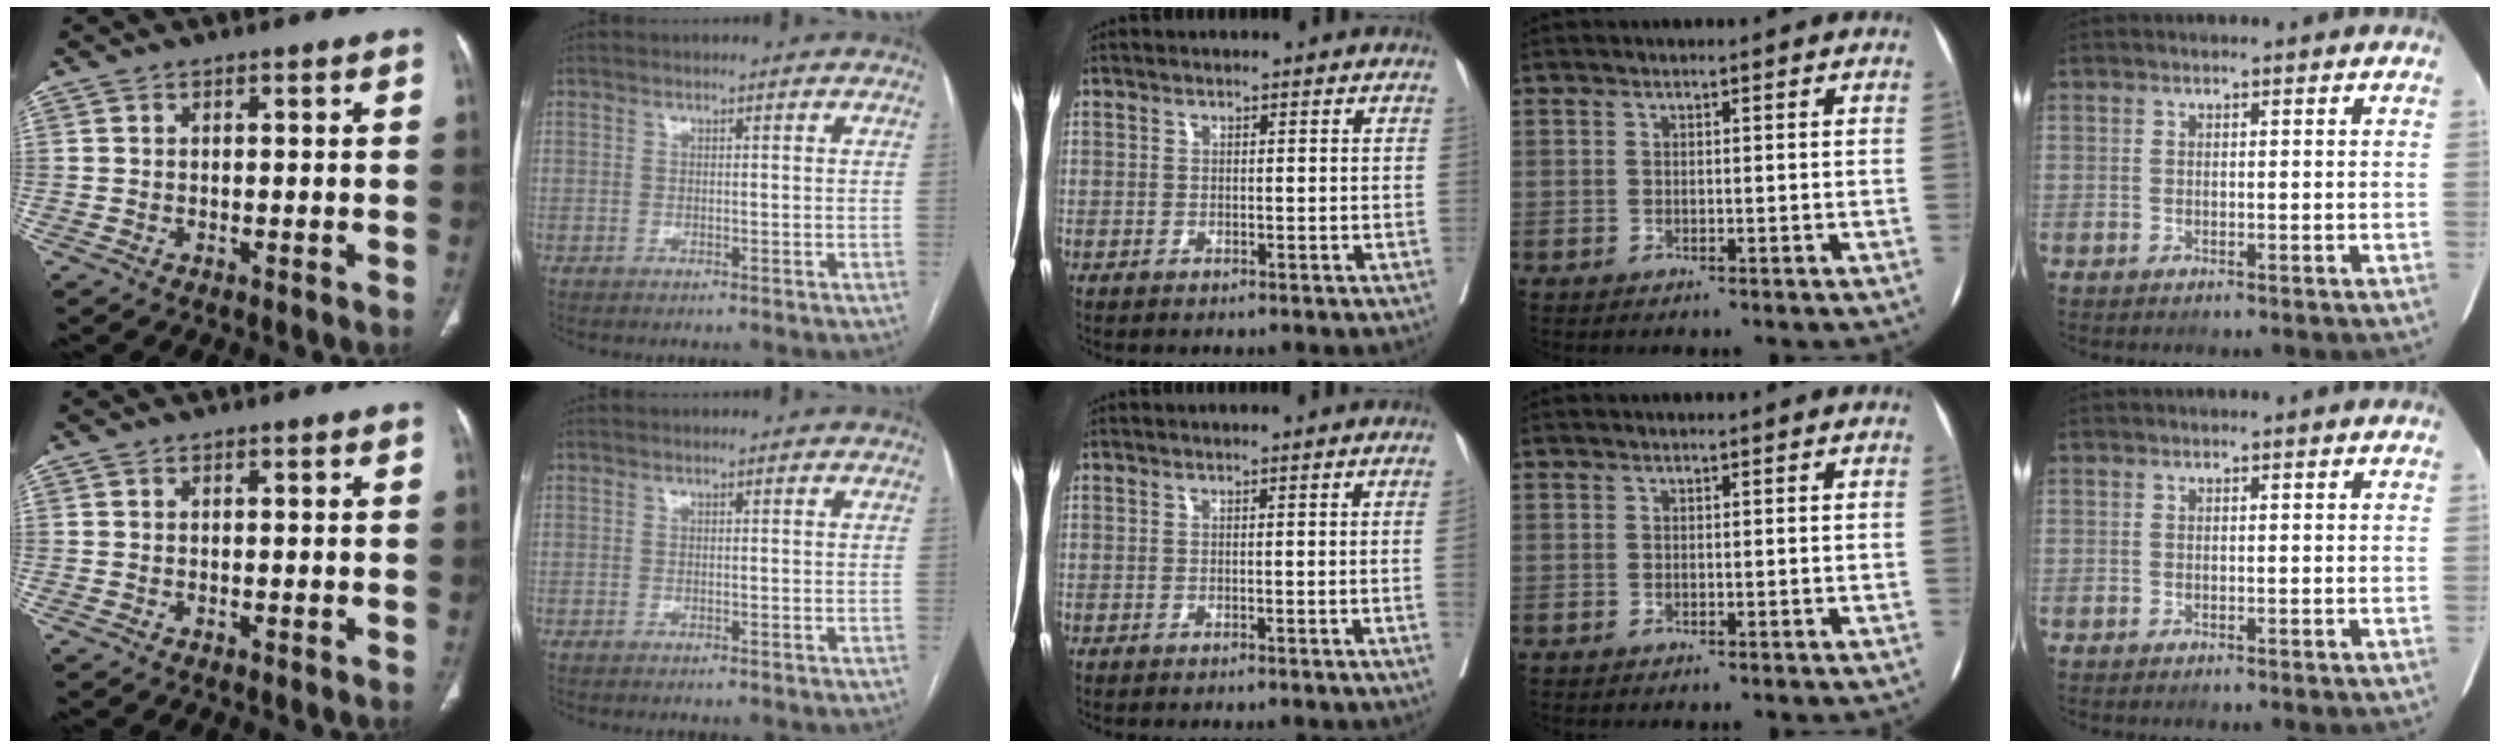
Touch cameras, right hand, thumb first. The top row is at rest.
{"middle": {"total": 1.7, "force": [-0.1, -0.7, 1.6], "torque": [-0.024, -0.002, 0.002]}}